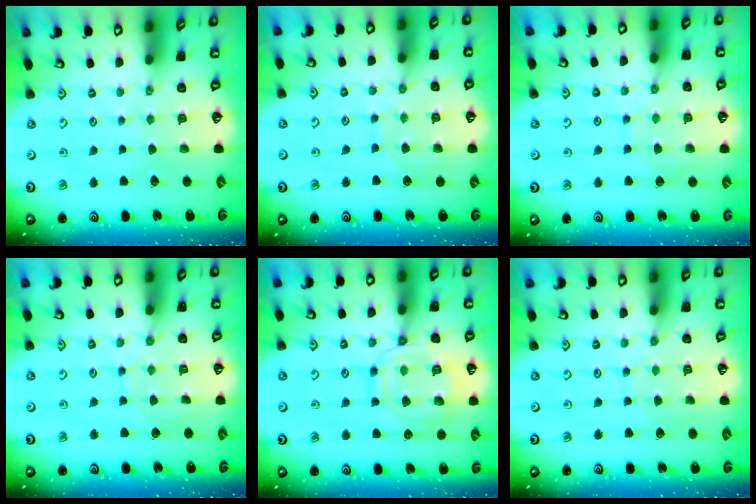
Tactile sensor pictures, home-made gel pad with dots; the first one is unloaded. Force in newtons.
{"total": 6.2, "press": 6.2, "slide": 0.5}
{"total": 6.3, "press": 6.3, "slide": 0.5}
{"total": 5.3, "press": 5.3, "slide": 0.6}
{"total": 15.8, "press": 15.7, "slide": 1.3}
{"total": 6.5, "press": 6.5, "slide": 0.6}